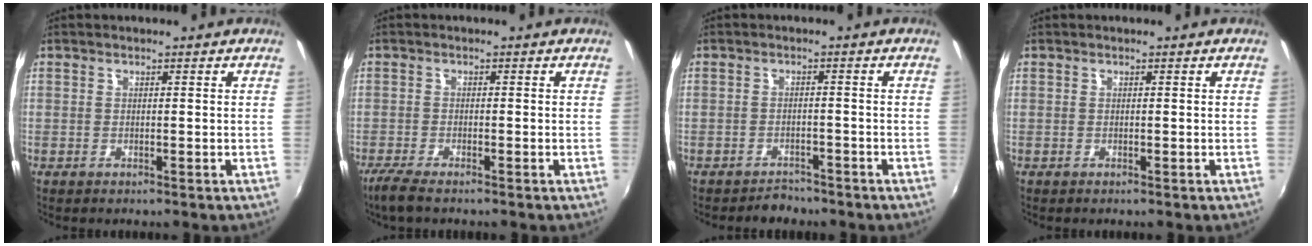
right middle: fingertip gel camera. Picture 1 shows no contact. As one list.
[{"total": 4.0, "force": [-3.2, 0.6, 2.4], "torque": [-0.065, -0.014, -0.063]}, {"total": 3.4, "force": [-3.1, 1.5, 0.3], "torque": [-0.014, 0.000, -0.046]}, {"total": 0.0}]